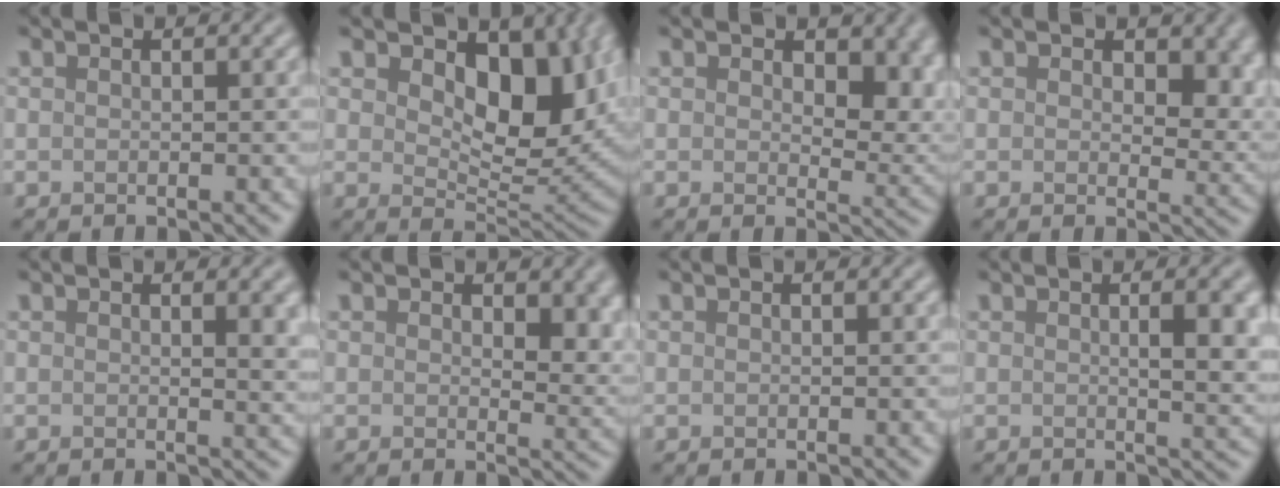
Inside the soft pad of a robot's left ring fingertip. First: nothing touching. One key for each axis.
{"total": 9.3, "fx": 2.7, "fy": 5.2, "fz": 7.2, "tx": -0.110, "ty": -0.015, "tz": 0.046}
{"total": 6.3, "fx": 1.9, "fy": 3.8, "fz": 4.7, "tx": -0.064, "ty": -0.010, "tz": 0.028}
{"total": 5.0, "fx": 1.5, "fy": 3.1, "fz": 3.6, "tx": -0.048, "ty": -0.012, "tz": 0.019}
{"total": 2.7, "fx": 0.7, "fy": 0.8, "fz": 2.4, "tx": -0.021, "ty": -0.001, "tz": 0.009}
{"total": 4.5, "fx": 1.4, "fy": 2.7, "fz": 3.3, "tx": -0.038, "ty": -0.013, "tz": 0.023}
{"total": 0.0}
{"total": 4.4, "fx": 0.7, "fy": 1.3, "fz": 4.2, "tx": -0.048, "ty": 0.003, "tz": 0.010}